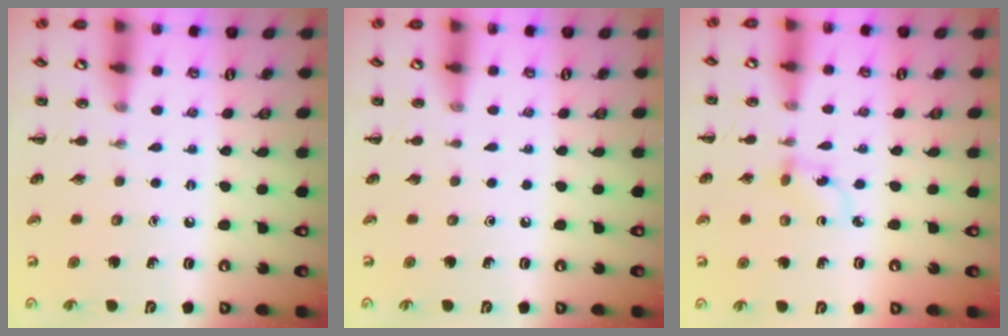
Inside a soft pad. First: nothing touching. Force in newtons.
{"total": 0.0}
{"total": 2.6, "press": 2.3, "slide": 1.1}